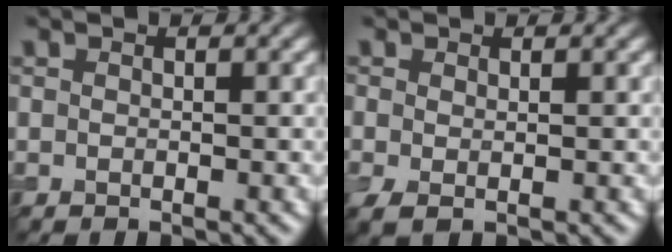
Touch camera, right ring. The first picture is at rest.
{"total": 1.6, "force": [-0.3, 0.8, 1.4], "torque": [-0.038, -0.008, -0.008]}